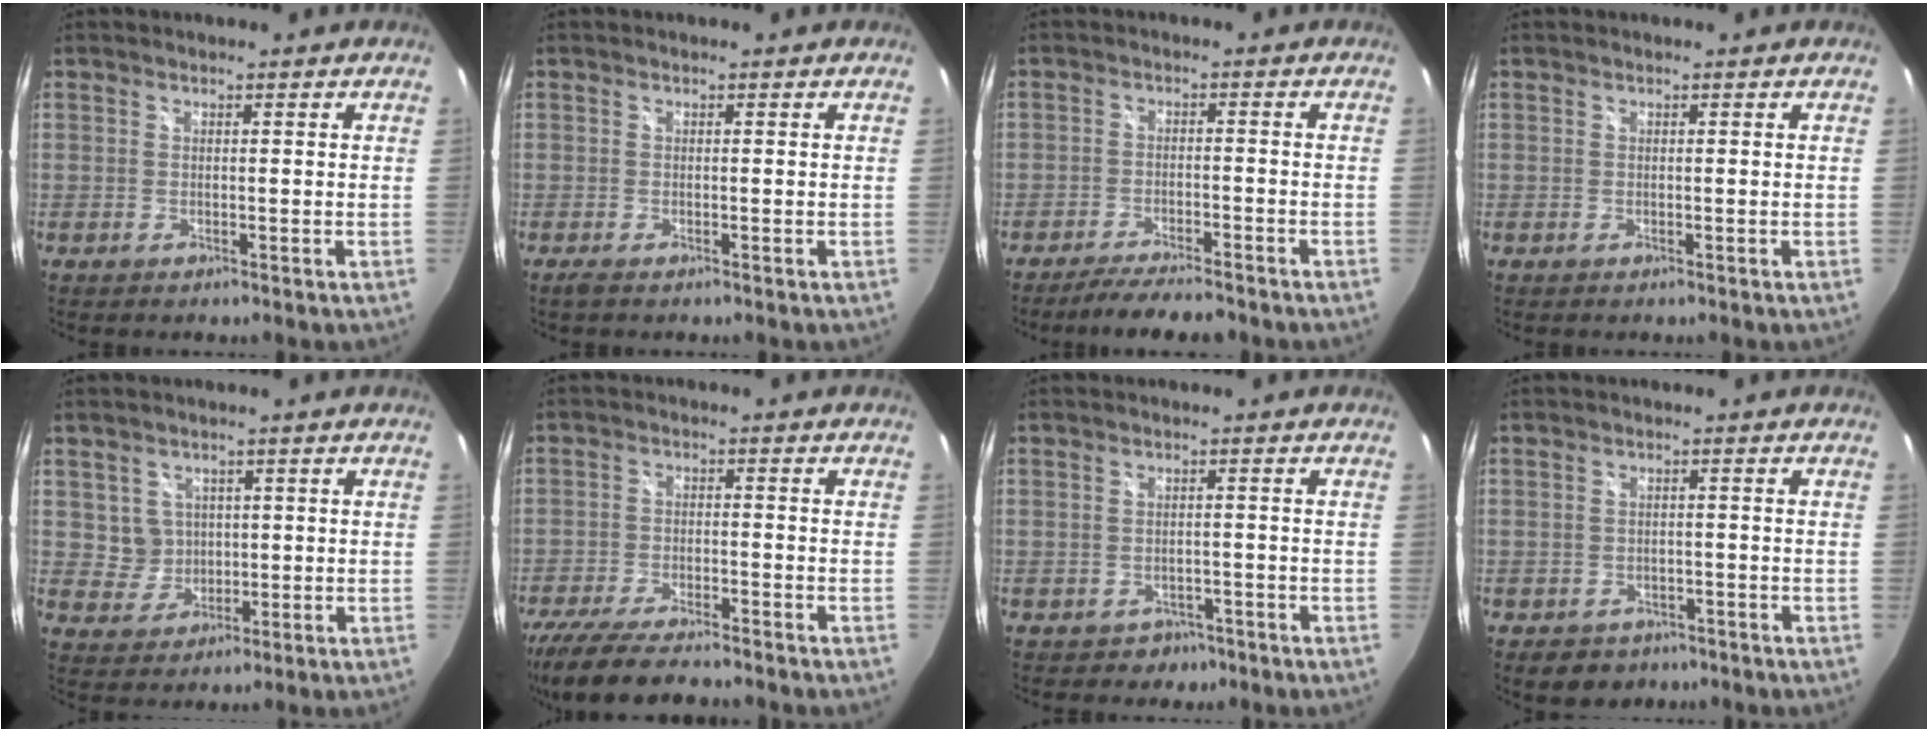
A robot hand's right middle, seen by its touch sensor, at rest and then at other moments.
{"total": 0.8, "force": [-0.5, 0.1, 0.6], "torque": [-0.014, -0.003, -0.011]}
{"total": 7.3, "force": [-6.5, 1.2, 3.0], "torque": [-0.073, -0.006, -0.104]}
{"total": 0.0}
{"total": 4.6, "force": [1.0, 4.5, 0.6], "torque": [-0.013, 0.010, 0.027]}
{"total": 13.6, "force": [-11.6, 2.6, 6.6], "torque": [-0.153, -0.033, -0.198]}
{"total": 3.5, "force": [-2.2, 2.7, 0.4], "torque": [-0.015, 0.001, -0.028]}
{"total": 5.3, "force": [-3.2, 3.8, 1.9], "torque": [-0.039, -0.005, -0.038]}